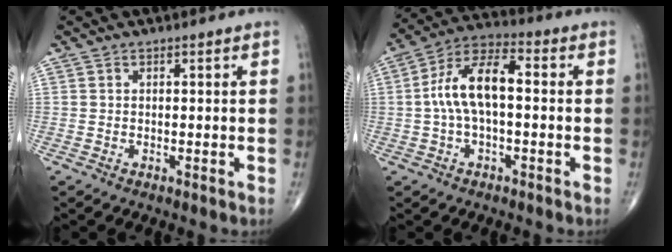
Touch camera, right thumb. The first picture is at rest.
{"total": 11.4, "force": [0.1, 5.3, 10.1], "torque": [-0.199, 0.041, -0.006]}